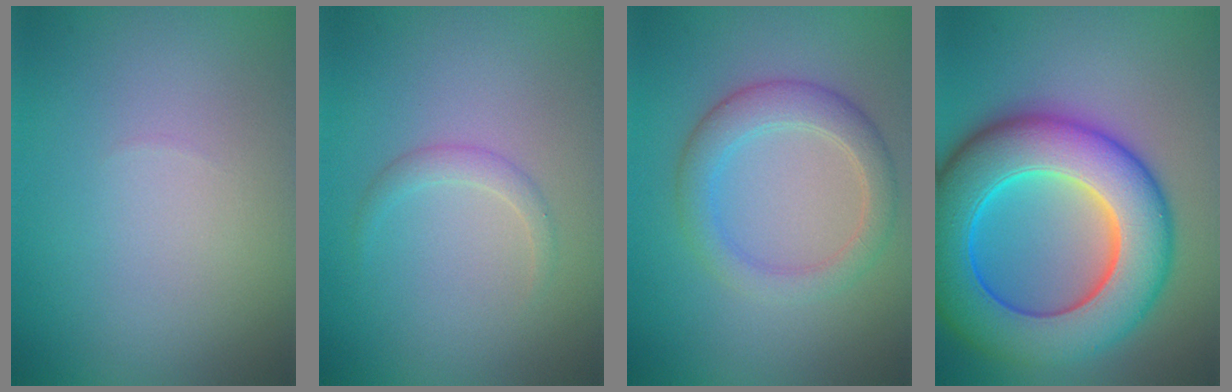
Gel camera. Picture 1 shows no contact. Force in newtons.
{"total": 1.2, "press": 1.2, "slide": 0.0}
{"total": 3.5, "press": 3.5, "slide": 0.0}
{"total": 12.7, "press": 12.7, "slide": 0.3}